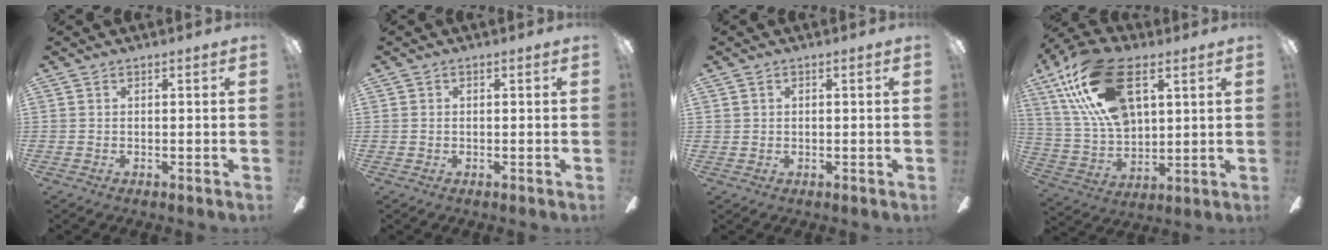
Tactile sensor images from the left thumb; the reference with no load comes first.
{"total": 0.0}
{"total": 0.6, "force": [0.2, 0.5, -0.1], "torque": [0.001, 0.005, 0.003]}
{"total": 22.8, "force": [10.7, 12.5, 15.8], "torque": [-0.321, -0.027, 0.187]}